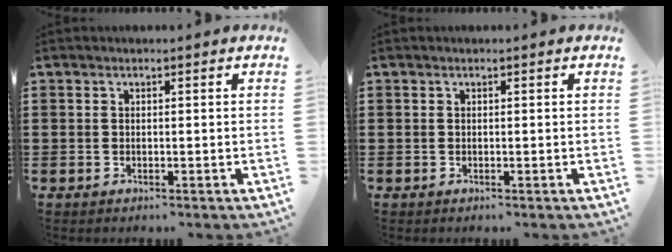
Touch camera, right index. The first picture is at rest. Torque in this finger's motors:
{"motor_torque": [0.01, 0.03, 0.03, 0.00]}